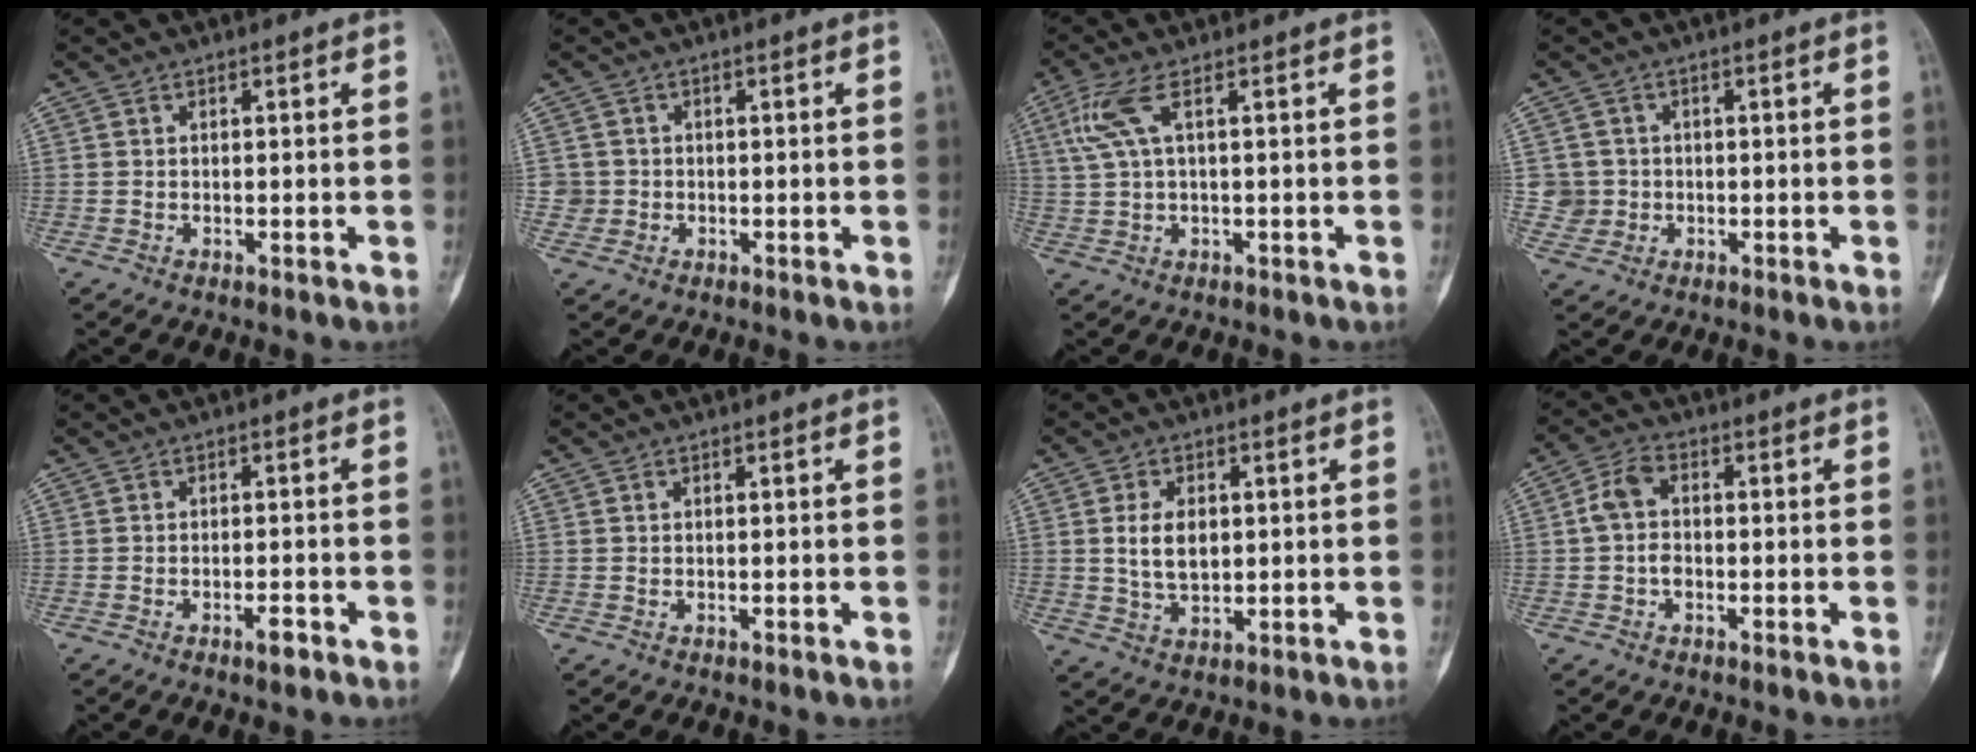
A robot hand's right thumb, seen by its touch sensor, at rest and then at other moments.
{"total": 2.3, "force": [-0.3, 2.3, -0.2], "torque": [0.019, 0.008, -0.010]}
{"total": 5.5, "force": [1.9, 1.3, 5.0], "torque": [-0.142, 0.012, 0.044]}
{"total": 3.5, "force": [-0.1, 3.5, -0.1], "torque": [0.023, 0.007, -0.006]}
{"total": 2.2, "force": [-1.3, 0.7, 1.6], "torque": [-0.027, 0.006, -0.023]}
{"total": 0.0}
{"total": 6.4, "force": [0.9, 4.0, 4.9], "torque": [-0.077, -0.007, 0.022]}
{"total": 5.4, "force": [-0.4, 3.7, 3.9], "torque": [-0.073, 0.021, -0.018]}